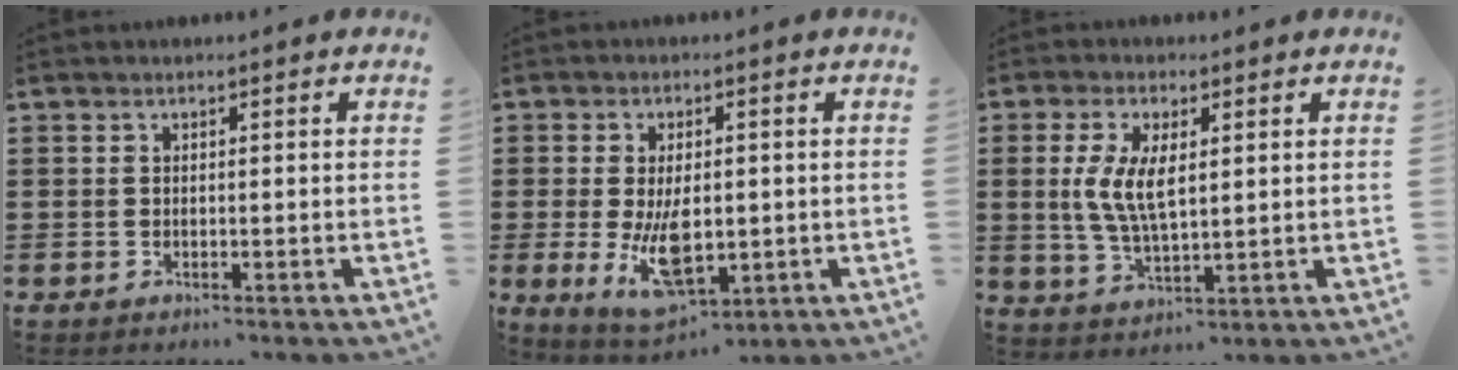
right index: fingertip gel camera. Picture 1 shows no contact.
{"total": 9.1, "force": [-0.8, 4.5, 7.8], "torque": [-0.144, -0.010, -0.012]}
{"total": 6.8, "force": [1.0, 2.9, 6.1], "torque": [-0.127, 0.006, 0.016]}